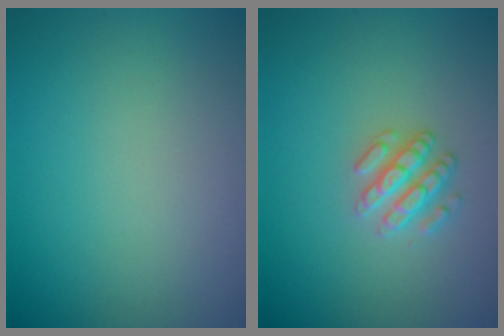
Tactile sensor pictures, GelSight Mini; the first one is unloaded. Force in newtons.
{"total": 2.5, "press": 2.4, "slide": 0.7}